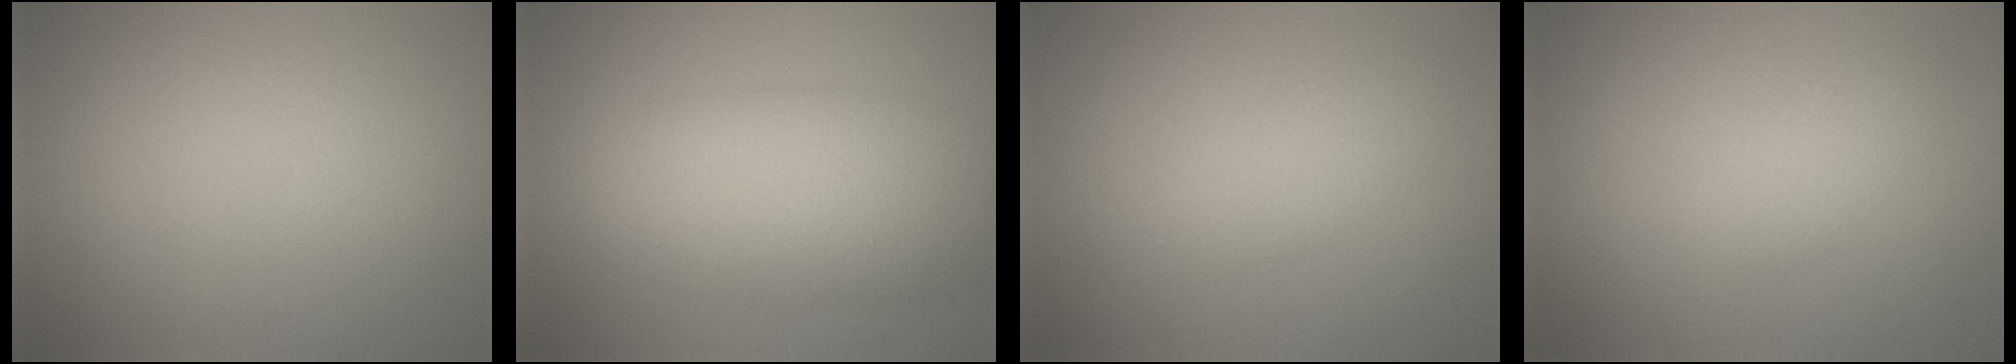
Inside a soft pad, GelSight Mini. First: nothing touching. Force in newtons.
{"total": 7.5, "press": 7.5, "slide": 0.1}
{"total": 2.2, "press": 2.2, "slide": 0.1}
{"total": 1.9, "press": 1.9, "slide": 0.1}